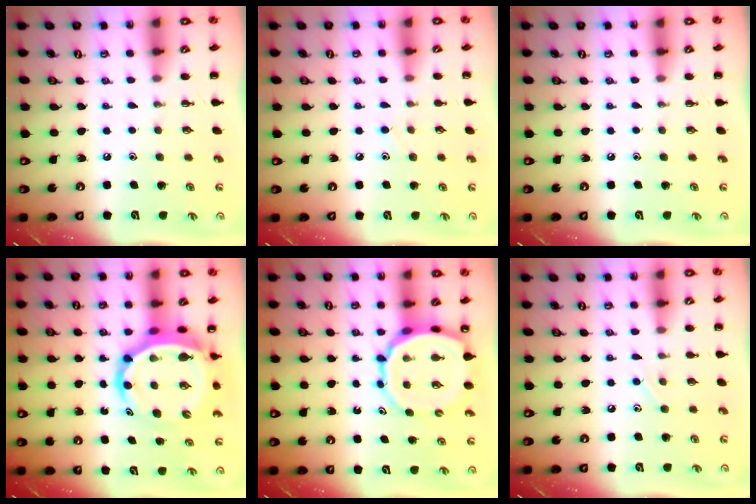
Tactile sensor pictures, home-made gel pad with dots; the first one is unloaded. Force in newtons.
{"total": 5.9, "press": 5.4, "slide": 2.3}
{"total": 0.0}
{"total": 10.3, "press": 9.8, "slide": 3.2}
{"total": 11.6, "press": 11.0, "slide": 3.8}
{"total": 4.1, "press": 3.9, "slide": 1.1}